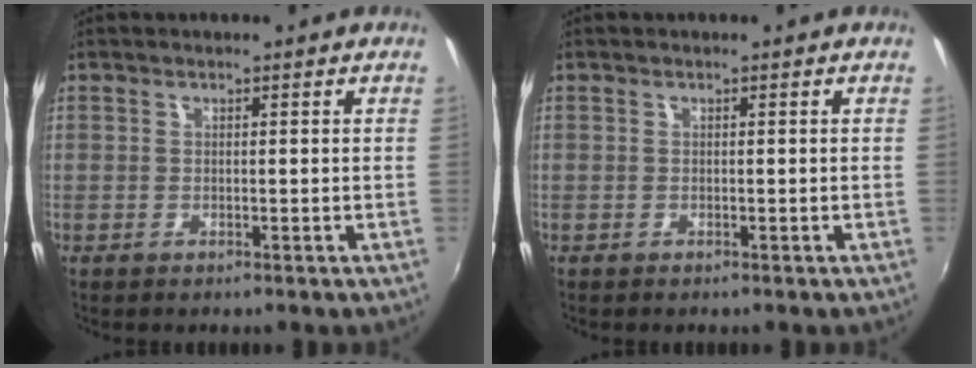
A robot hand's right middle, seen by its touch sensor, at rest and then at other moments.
{"total": 0.0}